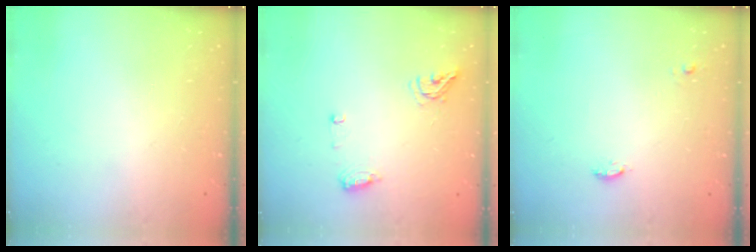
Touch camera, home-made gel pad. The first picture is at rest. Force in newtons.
{"total": 7.4, "press": 7.4, "slide": 1.0}
{"total": 5.9, "press": 4.3, "slide": 4.1}